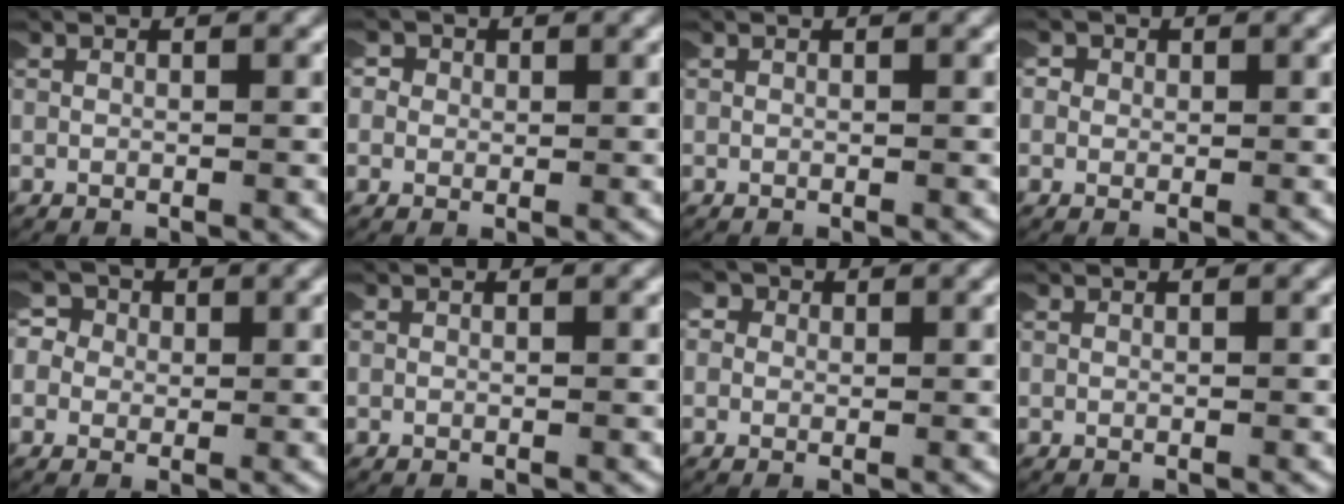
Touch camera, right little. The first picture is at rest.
{"total": 2.7, "force": [0.4, 2.6, 0.7], "torque": [-0.025, 0.004, -0.006]}
{"total": 0.0}
{"total": 2.2, "force": [0.3, 2.1, 0.5], "torque": [-0.019, 0.004, -0.006]}
{"total": 5.4, "force": [0.8, 4.9, 2.0], "torque": [-0.059, 0.000, -0.002]}
{"total": 0.0}
{"total": 3.2, "force": [0.9, 2.9, 1.0], "torque": [-0.031, 0.009, -0.001]}
{"total": 0.0}